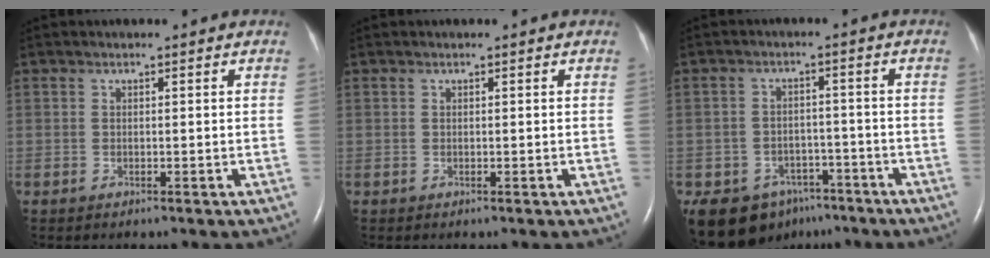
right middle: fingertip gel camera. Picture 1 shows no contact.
{"total": 0.0}
{"total": 10.0, "force": [-6.9, 6.6, 2.9], "torque": [-0.050, 0.012, -0.097]}